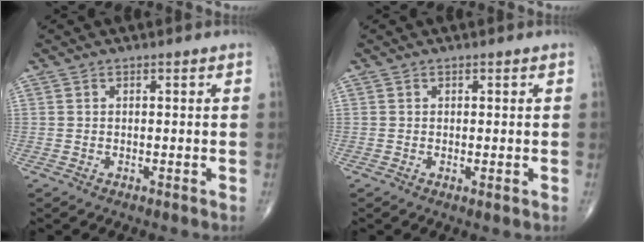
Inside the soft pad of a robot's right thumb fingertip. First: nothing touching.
{"total": 0.7, "force": [-0.1, 0.2, 0.7], "torque": [-0.016, -0.003, -0.003]}